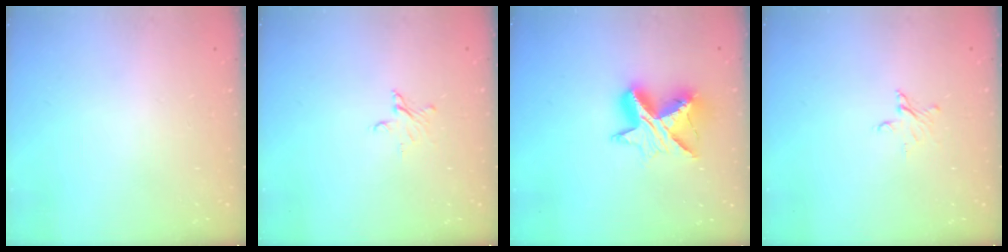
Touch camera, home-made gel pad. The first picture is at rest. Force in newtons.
{"total": 2.9, "press": 2.9, "slide": 0.3}
{"total": 11.2, "press": 11.2, "slide": 0.8}
{"total": 2.9, "press": 2.9, "slide": 0.3}